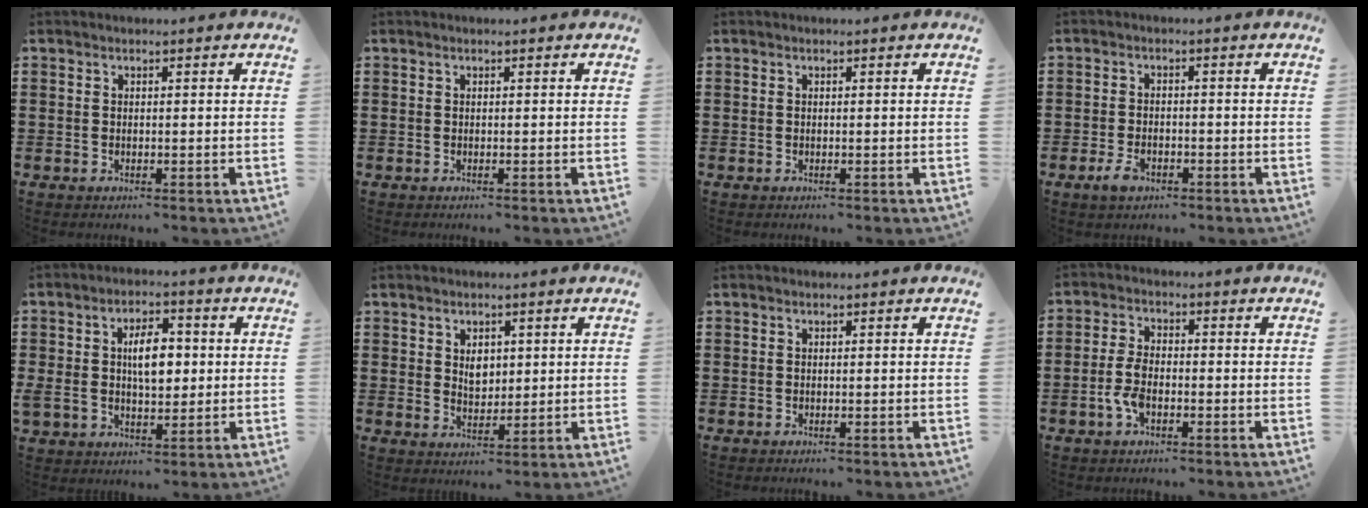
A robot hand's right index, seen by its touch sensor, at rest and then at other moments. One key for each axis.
{"total": 0.0}
{"total": 0.0}
{"total": 2.8, "fx": -1.5, "fy": 1.5, "fz": 1.8, "tx": -0.039, "ty": -0.001, "tz": -0.029}
{"total": 7.0, "fx": 0.9, "fy": 4.1, "fz": 5.6, "tx": -0.102, "ty": 0.010, "tz": 0.008}
{"total": 3.1, "fx": 1.2, "fy": 2.2, "fz": 1.9, "tx": -0.027, "ty": 0.001, "tz": 0.018}
{"total": 0.0}
{"total": 4.5, "fx": -1.4, "fy": 2.3, "fz": 3.6, "tx": -0.090, "ty": -0.004, "tz": -0.033}